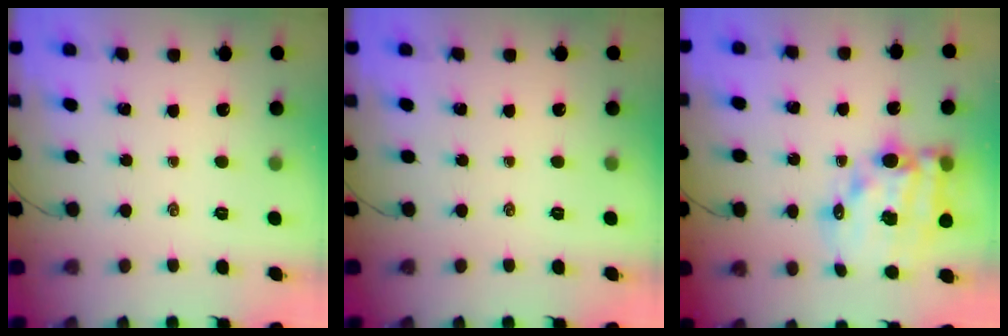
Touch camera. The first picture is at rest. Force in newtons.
{"total": 0.0}
{"total": 17.1, "press": 16.7, "slide": 3.7}